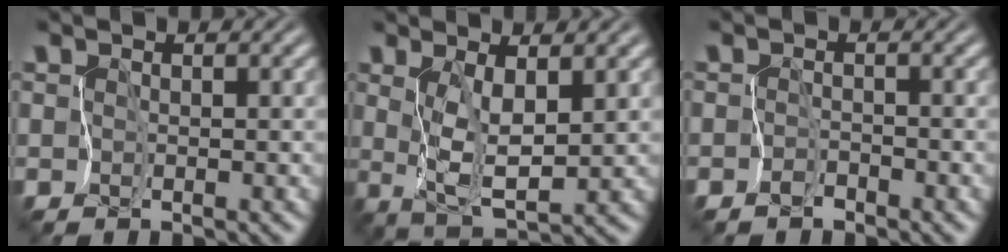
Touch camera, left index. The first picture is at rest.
{"total": 3.4, "force": [1.0, 0.9, 3.1], "torque": [-0.068, -0.011, 0.027]}
{"total": 1.0, "force": [-1.0, 0.3, 0.0], "torque": [0.001, -0.001, -0.022]}